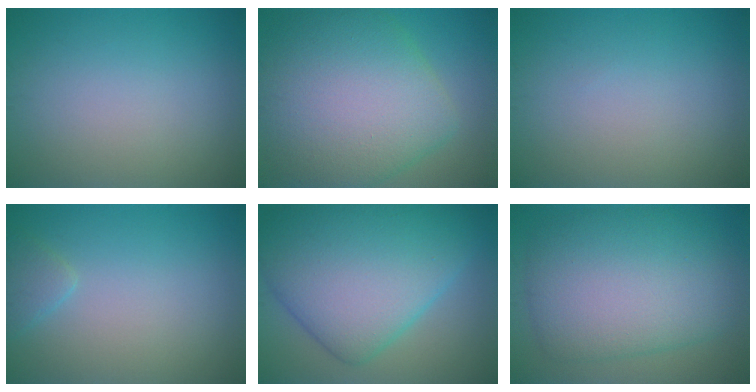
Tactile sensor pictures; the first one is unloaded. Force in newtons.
{"total": 11.1, "press": 11.1, "slide": 0.5}
{"total": 0.0}
{"total": 1.4, "press": 1.4, "slide": 0.2}
{"total": 12.4, "press": 12.4, "slide": 0.2}
{"total": 9.6, "press": 9.6, "slide": 0.6}